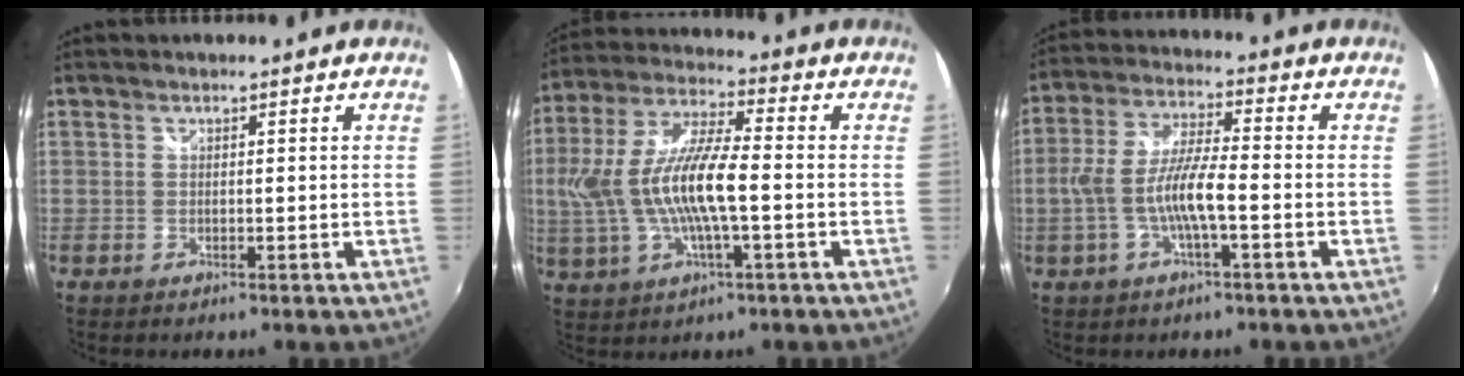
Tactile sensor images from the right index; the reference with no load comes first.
{"total": 14.7, "force": [-1.6, 3.7, 14.1], "torque": [-0.278, 0.001, -0.026]}
{"total": 9.6, "force": [-2.6, 1.6, 9.1], "torque": [-0.188, 0.001, -0.046]}